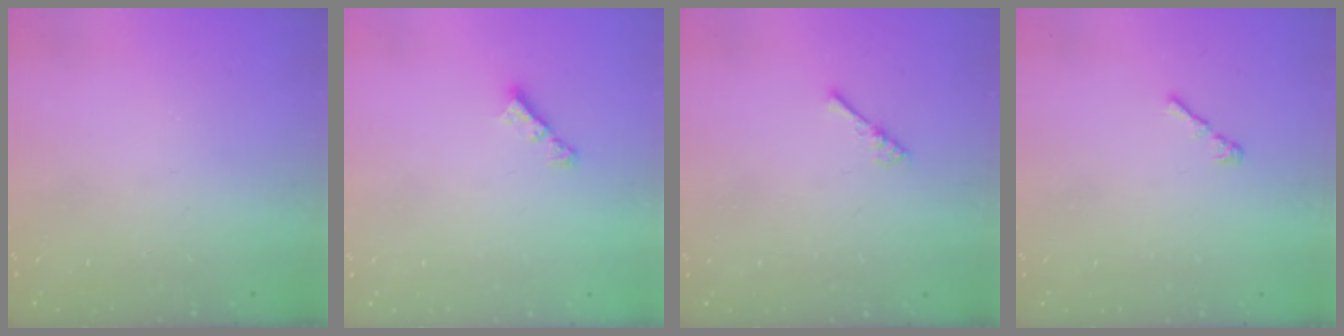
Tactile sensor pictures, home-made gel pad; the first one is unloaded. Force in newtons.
{"total": 3.5, "press": 3.5, "slide": 0.6}
{"total": 1.8, "press": 1.7, "slide": 0.4}
{"total": 2.2, "press": 2.1, "slide": 0.6}